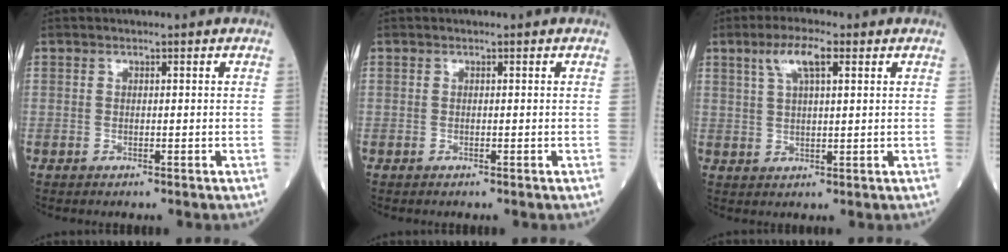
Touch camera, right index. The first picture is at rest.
{"total": 0.0}
{"total": 5.8, "force": [2.9, 1.3, 4.9], "torque": [-0.101, 0.014, 0.056]}